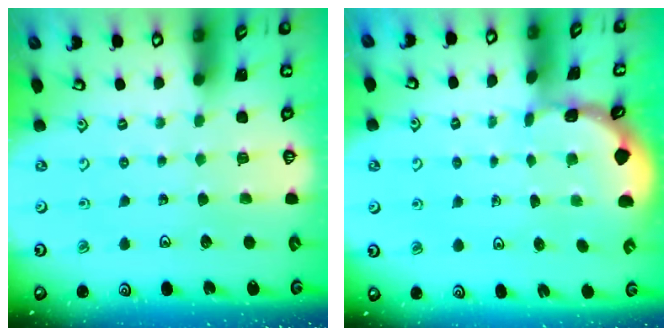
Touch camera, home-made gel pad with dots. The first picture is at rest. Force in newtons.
{"total": 0.7, "press": 0.7, "slide": 0.3}